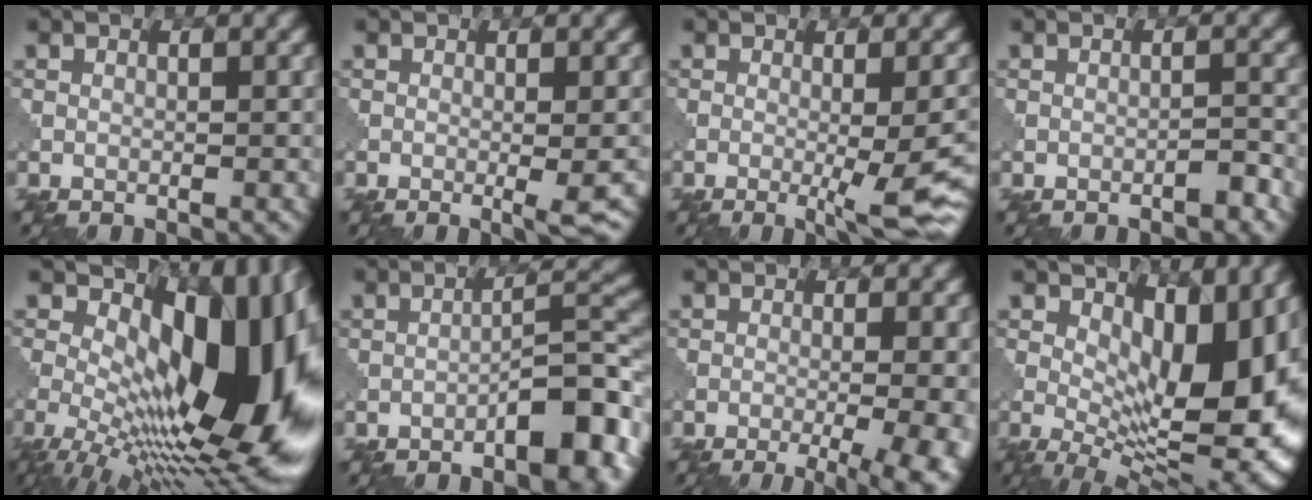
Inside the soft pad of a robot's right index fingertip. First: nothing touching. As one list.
[{"total": 2.6, "force": [-0.5, 0.4, 2.5], "torque": [-0.035, -0.005, -0.008]}, {"total": 6.6, "force": [-1.5, 1.4, 6.3], "torque": [-0.084, -0.013, -0.018]}, {"total": 1.2, "force": [-0.9, 0.3, 0.8], "torque": [-0.012, 0.004, -0.016]}, {"total": 17.5, "force": [0.5, 8.7, 15.2], "torque": [-0.214, 0.010, 0.005]}, {"total": 7.5, "force": [-4.1, 2.0, 5.9], "torque": [-0.073, 0.021, -0.061]}, {"total": 9.5, "force": [-2.9, 4.1, 8.0], "torque": [-0.067, 0.003, -0.031]}, {"total": 12.4, "force": [2.0, 5.8, 10.8], "torque": [-0.137, -0.017, 0.041]}]